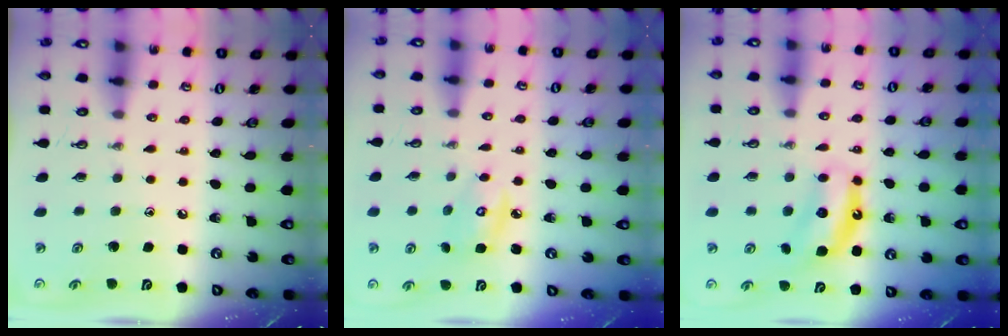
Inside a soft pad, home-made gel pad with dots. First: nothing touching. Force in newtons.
{"total": 4.9, "press": 4.9, "slide": 0.2}
{"total": 7.1, "press": 7.1, "slide": 0.7}